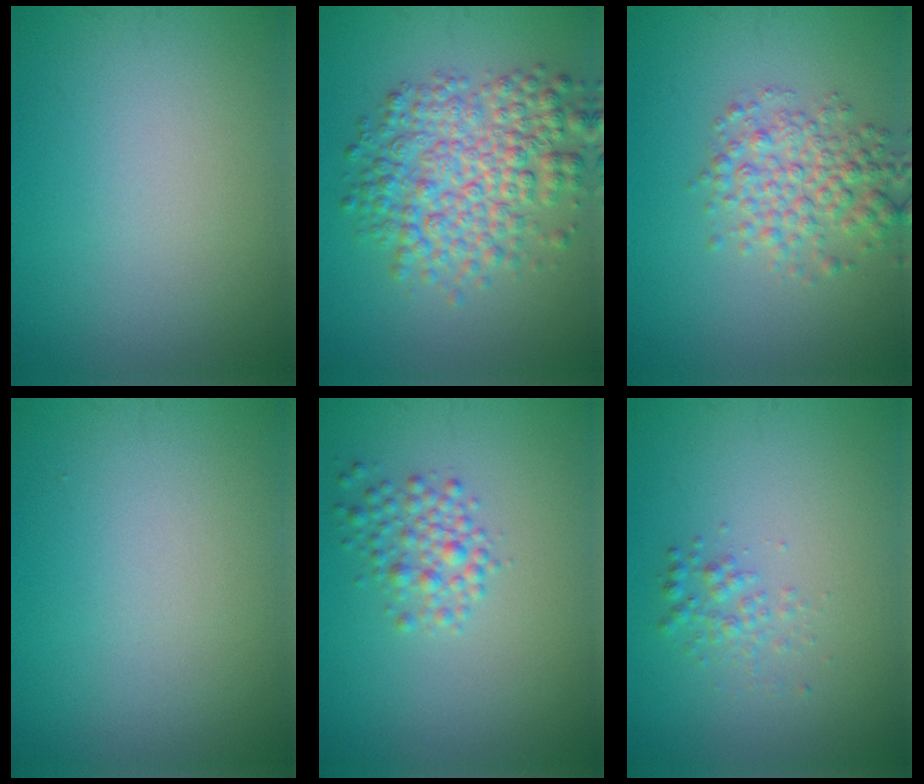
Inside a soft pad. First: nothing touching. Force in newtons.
{"total": 6.9, "press": 6.9, "slide": 0.1}
{"total": 4.0, "press": 4.0, "slide": 0.1}
{"total": 0.0}
{"total": 2.4, "press": 2.4, "slide": 0.1}
{"total": 1.5, "press": 1.5, "slide": 0.1}